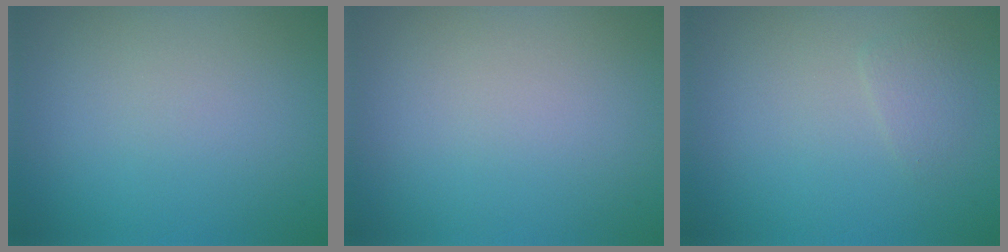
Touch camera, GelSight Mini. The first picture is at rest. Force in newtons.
{"total": 0.0}
{"total": 1.0, "press": 1.0, "slide": 0.0}